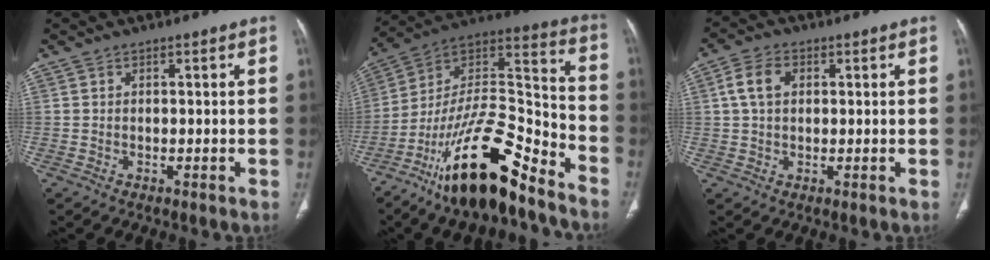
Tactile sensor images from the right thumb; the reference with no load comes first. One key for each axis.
{"total": 22.7, "fx": -15.5, "fy": 6.9, "fz": 15.0, "tx": -0.269, "ty": 0.092, "tz": -0.269}
{"total": 5.1, "fx": 1.1, "fy": 3.4, "fz": 3.6, "tx": -0.073, "ty": 0.012, "tz": 0.019}